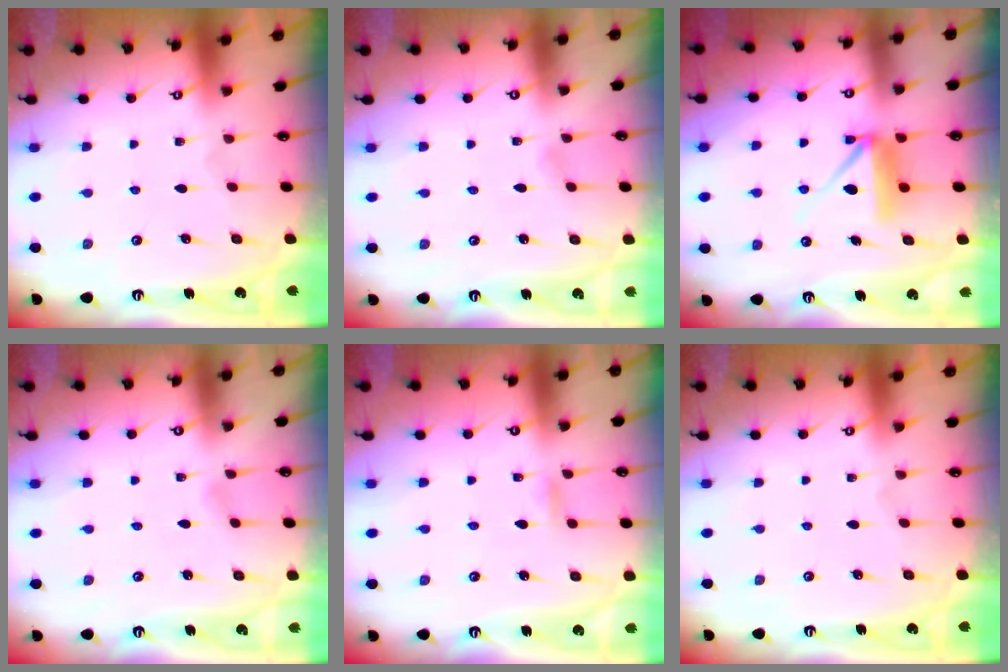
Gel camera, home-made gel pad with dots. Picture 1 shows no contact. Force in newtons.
{"total": 1.7, "press": 1.7, "slide": 0.2}
{"total": 10.0, "press": 10.0, "slide": 0.5}
{"total": 1.7, "press": 1.7, "slide": 0.2}
{"total": 3.1, "press": 3.1, "slide": 0.3}
{"total": 0.0}